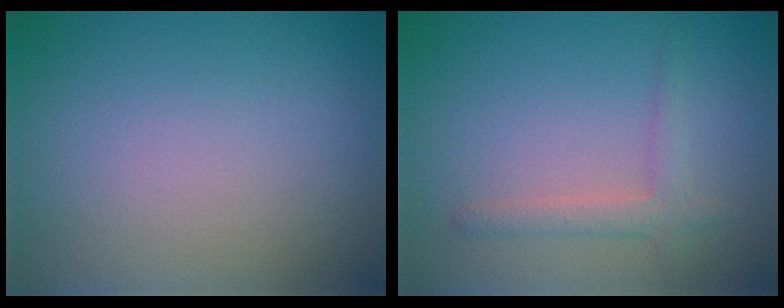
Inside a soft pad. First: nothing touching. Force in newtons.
{"total": 2.0, "press": 1.9, "slide": 0.1}